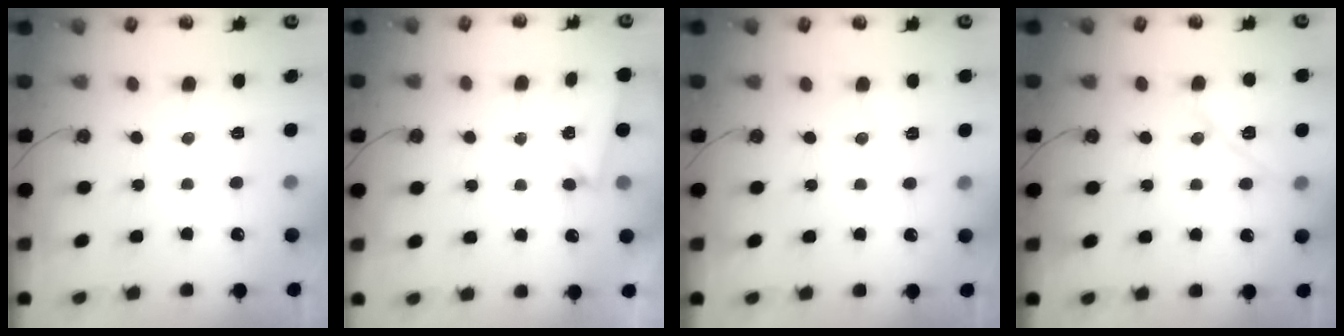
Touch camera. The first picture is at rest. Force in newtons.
{"total": 2.0, "press": 1.7, "slide": 1.0}
{"total": 3.0, "press": 2.8, "slide": 1.0}
{"total": 10.8, "press": 10.4, "slide": 3.2}